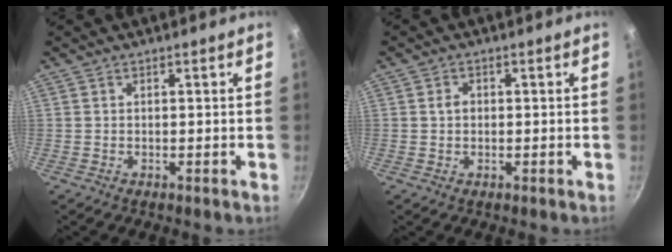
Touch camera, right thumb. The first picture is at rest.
{"total": 1.9, "force": [0.1, 1.5, 1.2], "torque": [-0.016, 0.003, -0.001]}